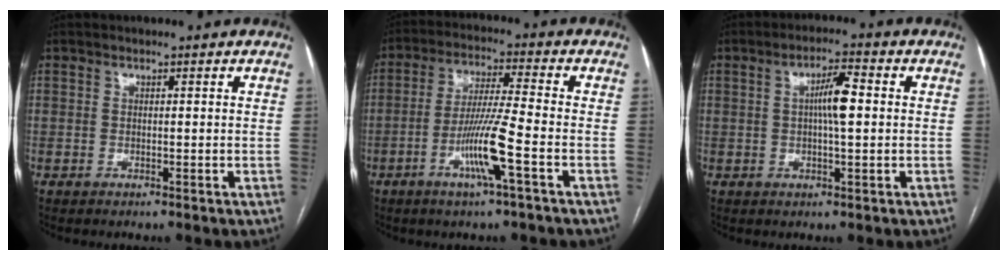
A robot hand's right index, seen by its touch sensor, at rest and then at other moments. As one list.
[{"total": 9.3, "force": [-3.7, -0.7, 8.5], "torque": [-0.164, -0.007, -0.071]}, {"total": 5.3, "force": [0.5, 0.7, 5.2], "torque": [-0.094, 0.009, 0.006]}]